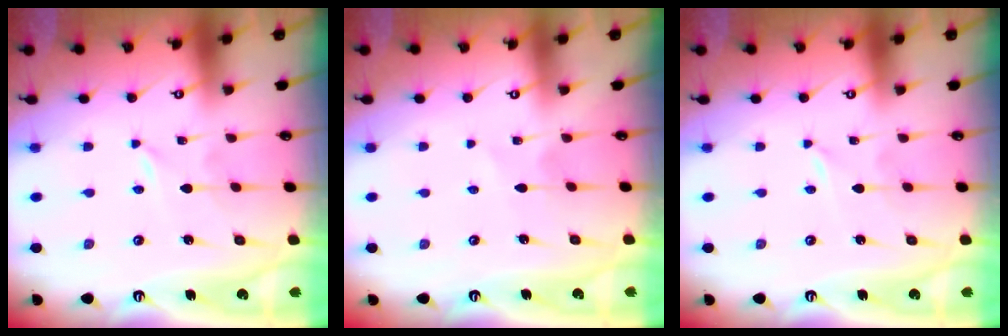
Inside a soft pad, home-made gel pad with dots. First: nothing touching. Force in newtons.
{"total": 3.1, "press": 3.0, "slide": 0.4}
{"total": 0.0}